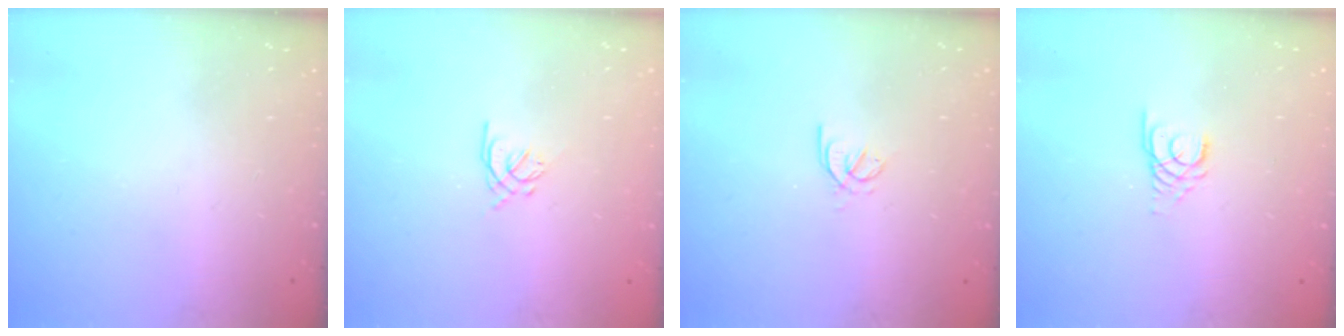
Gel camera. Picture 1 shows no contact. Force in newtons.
{"total": 1.6, "press": 1.5, "slide": 0.5}
{"total": 1.7, "press": 1.6, "slide": 0.5}
{"total": 3.0, "press": 2.9, "slide": 0.3}